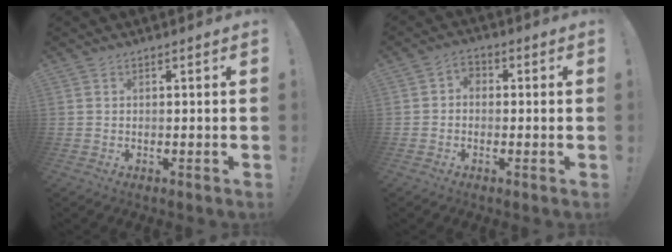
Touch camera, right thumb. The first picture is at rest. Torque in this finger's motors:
{"motor_torque": [-0.27, 0.01, 0.23, -0.30, 0.06]}